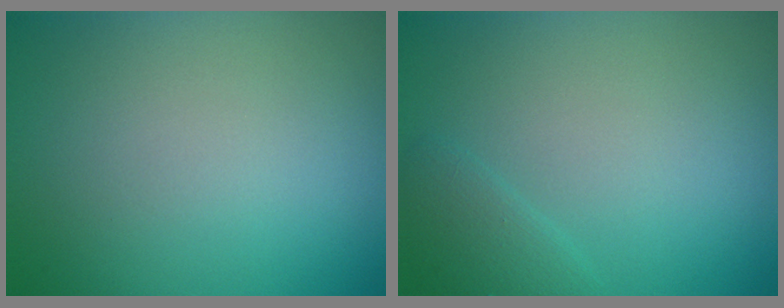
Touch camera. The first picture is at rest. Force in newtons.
{"total": 1.4, "press": 1.4, "slide": 0.1}